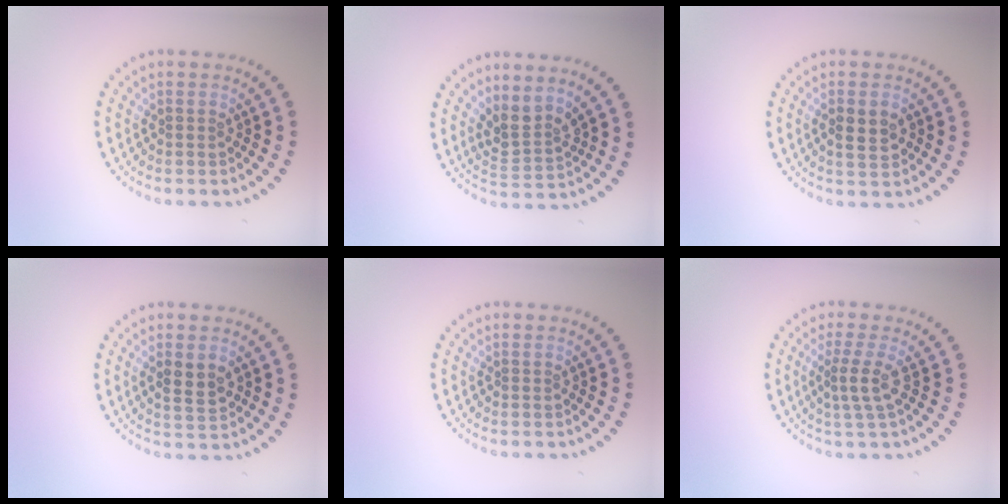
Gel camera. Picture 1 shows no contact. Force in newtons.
{"total": 2.7, "press": 2.0, "slide": 1.9}
{"total": 2.4, "press": 2.3, "slide": 0.3}
{"total": 2.4, "press": 2.4, "slide": 0.3}
{"total": 0.0}
{"total": 2.4, "press": 1.7, "slide": 1.7}